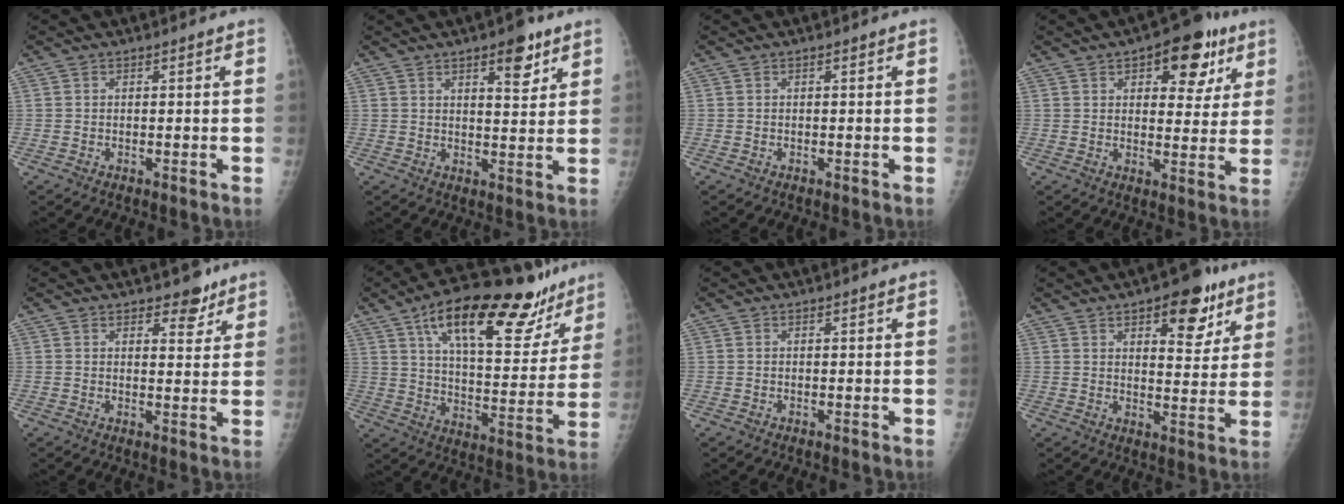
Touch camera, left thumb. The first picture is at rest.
{"total": 6.8, "force": [4.0, 2.5, 5.0], "torque": [-0.052, -0.022, 0.053]}
{"total": 0.0}
{"total": 12.3, "force": [6.3, 6.3, 8.5], "torque": [-0.062, -0.017, 0.079]}
{"total": 4.1, "force": [3.1, 2.1, 1.7], "torque": [0.002, -0.019, 0.043]}
{"total": 25.6, "force": [16.0, 9.9, 17.4], "torque": [-0.217, -0.035, 0.245]}
{"total": 0.0}
{"total": 11.2, "force": [6.3, 5.1, 7.7], "torque": [-0.066, -0.029, 0.084]}